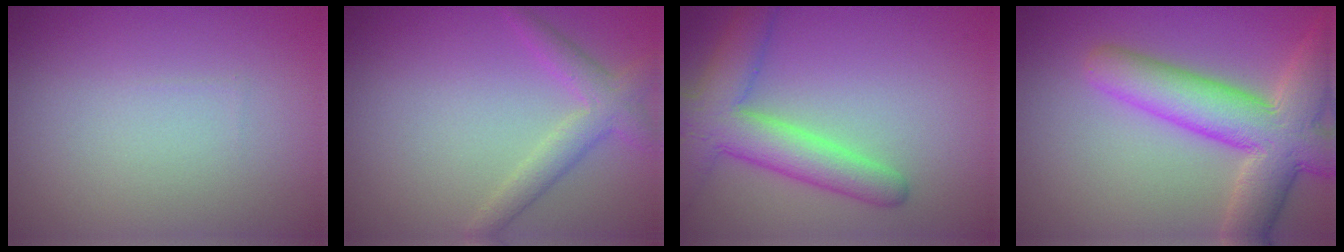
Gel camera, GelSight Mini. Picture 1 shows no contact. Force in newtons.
{"total": 2.8, "press": 2.8, "slide": 0.1}
{"total": 6.1, "press": 6.0, "slide": 0.3}
{"total": 8.3, "press": 8.3, "slide": 0.5}